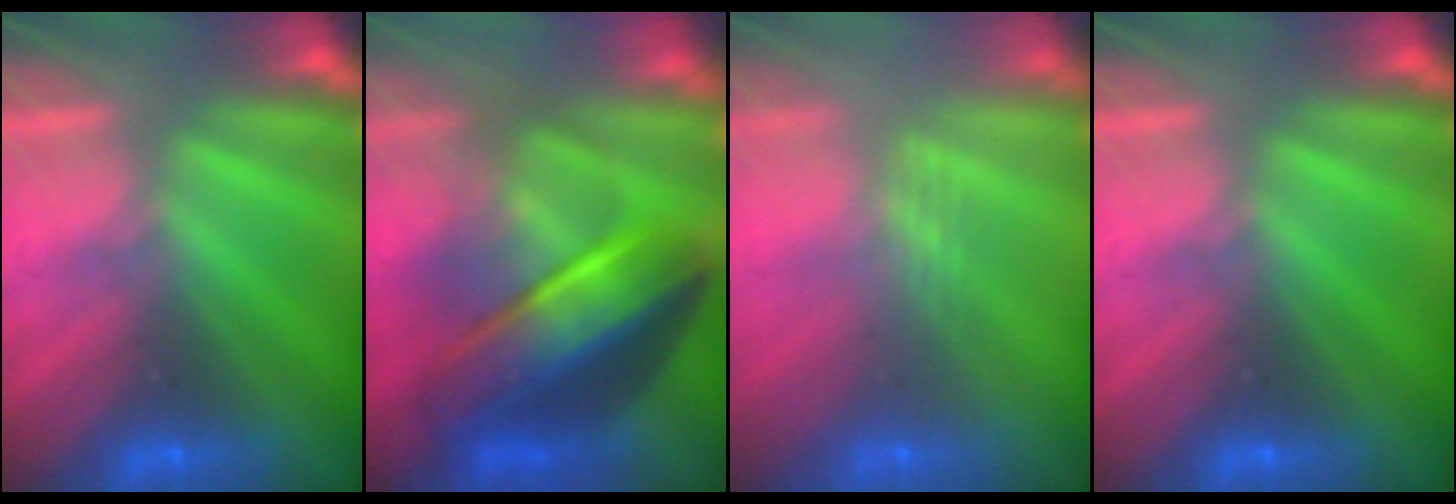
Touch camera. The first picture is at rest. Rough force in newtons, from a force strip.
{"total": 7.8}
{"total": 2.4}
{"total": 0.0}